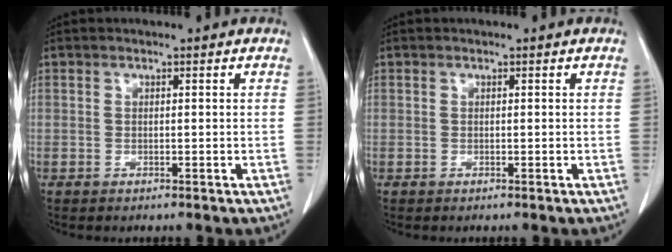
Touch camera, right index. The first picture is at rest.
{"total": 0.0}